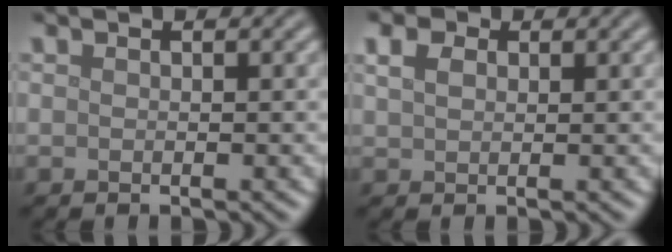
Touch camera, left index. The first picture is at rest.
{"total": 2.0, "force": [1.0, 1.3, 1.2], "torque": [-0.027, 0.006, 0.017]}